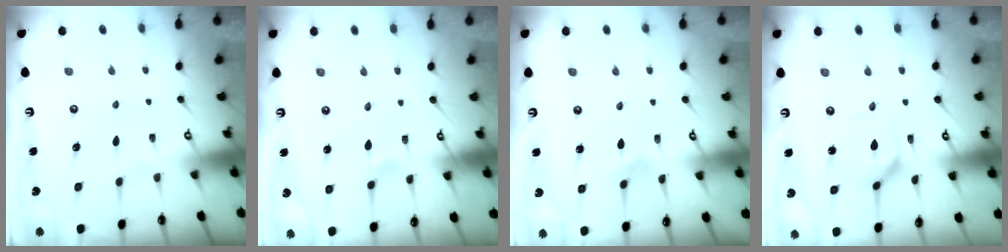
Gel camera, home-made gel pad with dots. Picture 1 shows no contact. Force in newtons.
{"total": 2.1, "press": 2.1, "slide": 0.1}
{"total": 3.5, "press": 3.5, "slide": 0.3}
{"total": 6.9, "press": 6.8, "slide": 0.5}